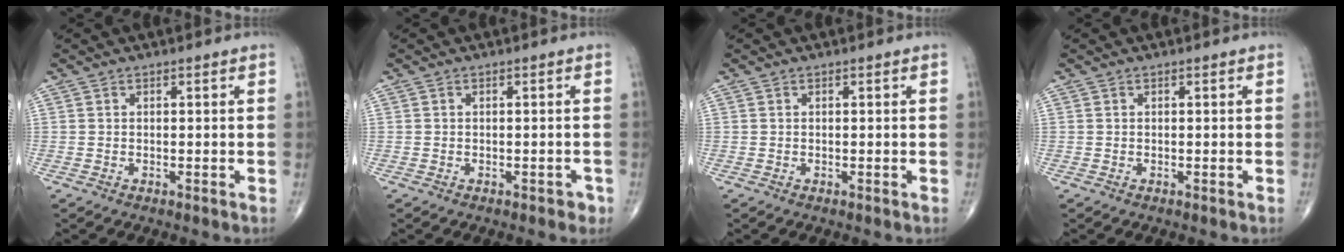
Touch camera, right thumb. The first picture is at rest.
{"total": 1.5, "force": [-0.8, 0.9, 0.8], "torque": [-0.006, 0.004, -0.009]}
{"total": 0.0}
{"total": 0.0}